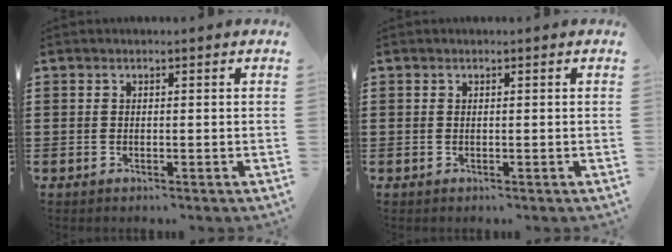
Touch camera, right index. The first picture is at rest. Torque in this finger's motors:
{"motor_torque": [-0.01, 0.01, 0.00, -0.01]}